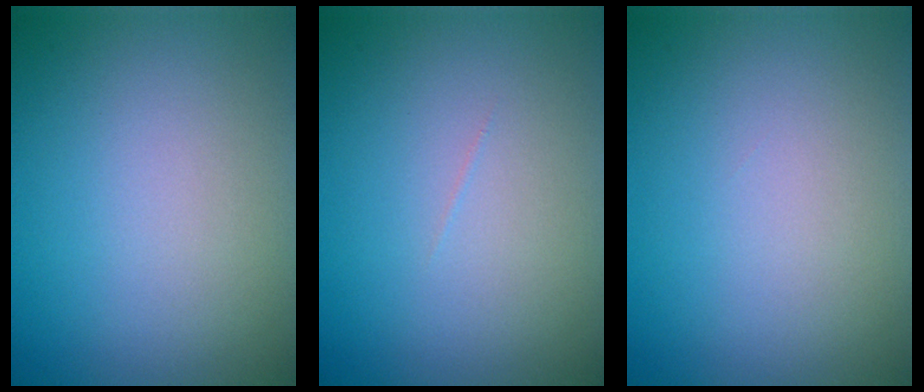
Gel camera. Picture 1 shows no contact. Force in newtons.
{"total": 0.0}
{"total": 0.0}